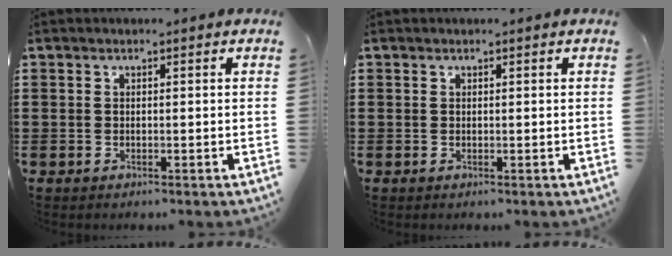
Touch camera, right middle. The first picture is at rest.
{"total": 0.0}